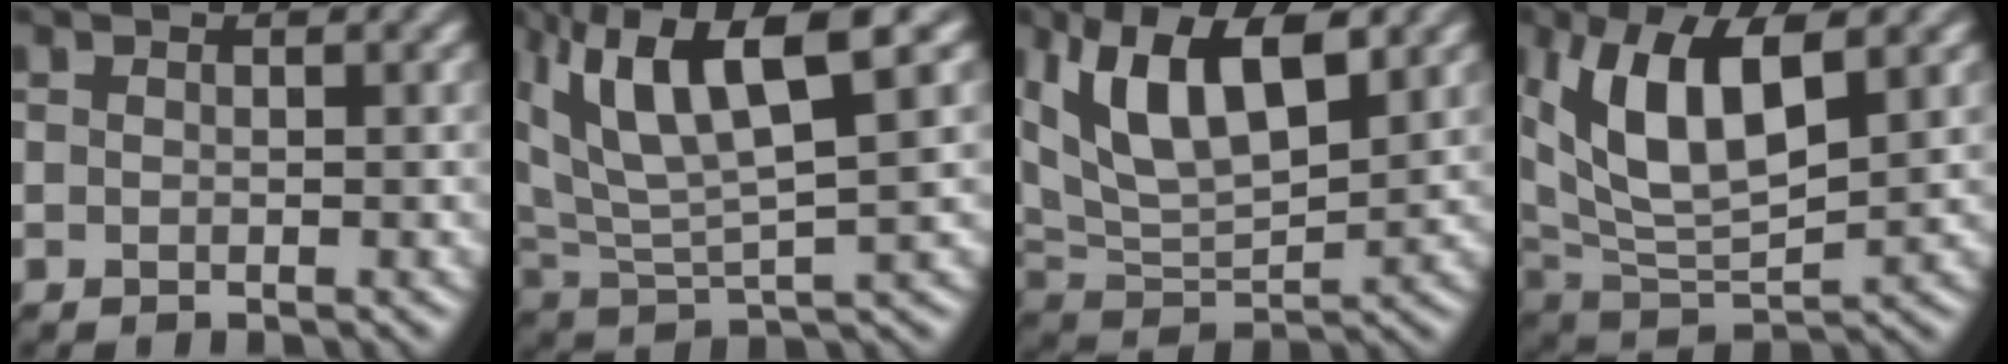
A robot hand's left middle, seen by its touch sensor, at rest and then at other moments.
{"total": 9.7, "force": [5.0, 2.3, 8.0], "torque": [-0.167, 0.014, 0.097]}
{"total": 9.1, "force": [3.9, 3.7, 7.4], "torque": [-0.149, 0.007, 0.069]}
{"total": 9.5, "force": [3.0, 3.9, 8.1], "torque": [-0.166, 0.002, 0.051]}